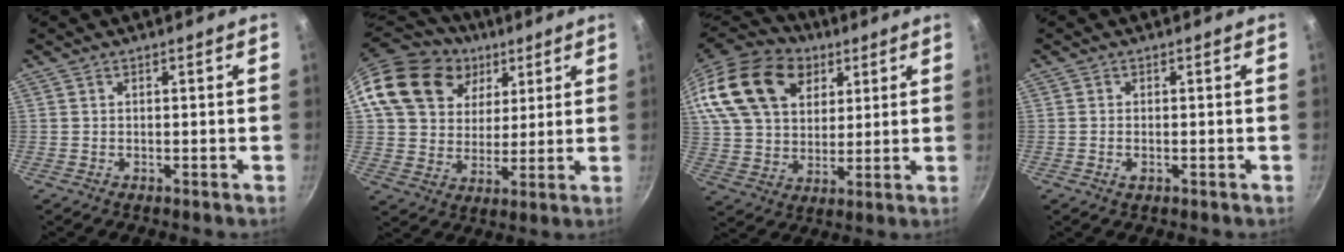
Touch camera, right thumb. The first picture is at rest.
{"total": 20.1, "force": [8.1, 15.6, 9.7], "torque": [-0.163, 0.004, 0.142]}
{"total": 25.3, "force": [11.4, 17.5, 14.2], "torque": [-0.280, 0.009, 0.208]}
{"total": 1.2, "force": [-0.4, 0.5, 1.0], "torque": [-0.022, 0.000, -0.008]}